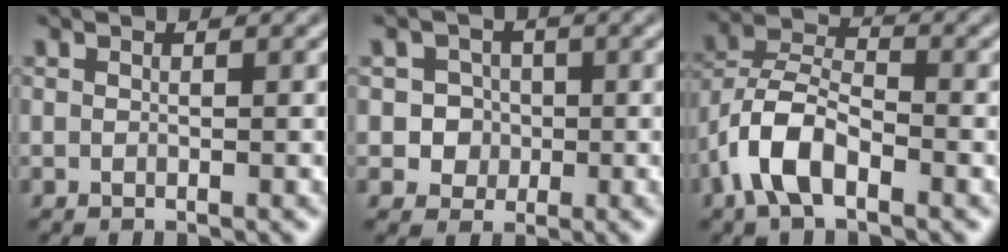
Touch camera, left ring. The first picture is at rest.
{"total": 2.6, "force": [-0.3, 2.5, 0.7], "torque": [0.008, 0.003, -0.013]}
{"total": 5.9, "force": [-3.1, 2.7, 4.2], "torque": [-0.079, 0.007, -0.069]}